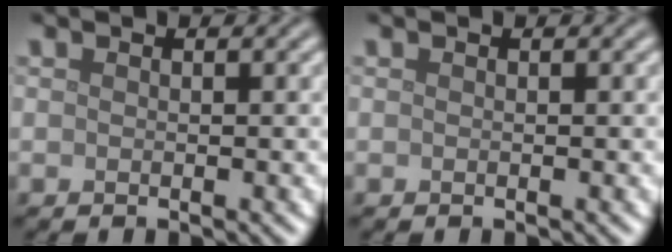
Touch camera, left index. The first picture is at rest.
{"total": 0.0}